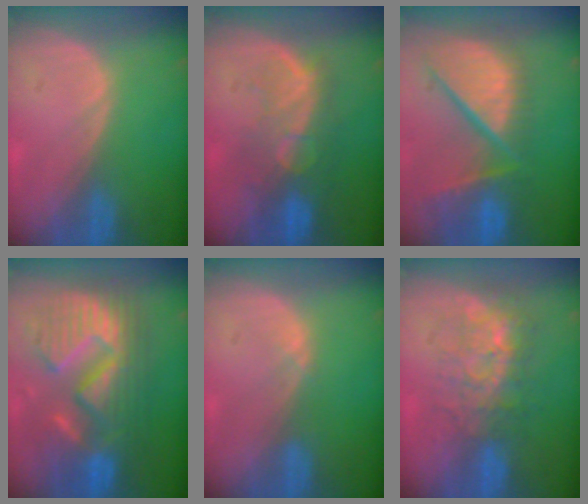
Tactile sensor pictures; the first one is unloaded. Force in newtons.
{"total": 10.0, "press": 8.5, "slide": 5.3}
{"total": 12.8, "press": 10.6, "slide": 7.2}
{"total": 13.2, "press": 13.1, "slide": 1.4}
{"total": 0.7, "press": 0.6, "slide": 0.4}
{"total": 8.4, "press": 7.6, "slide": 3.5}